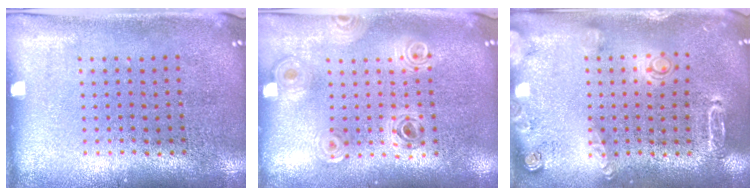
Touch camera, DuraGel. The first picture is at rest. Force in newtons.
{"total": 0.8, "press": 0.8, "slide": 0.2}
{"total": 1.8, "press": 1.8, "slide": 0.1}